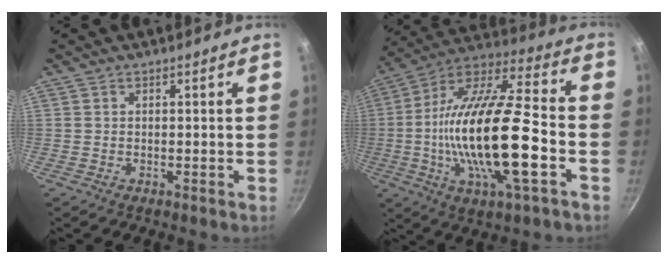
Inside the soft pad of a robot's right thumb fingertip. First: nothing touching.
{"total": 25.3, "force": [-4.8, 7.9, 23.5], "torque": [-0.433, 0.022, -0.095]}